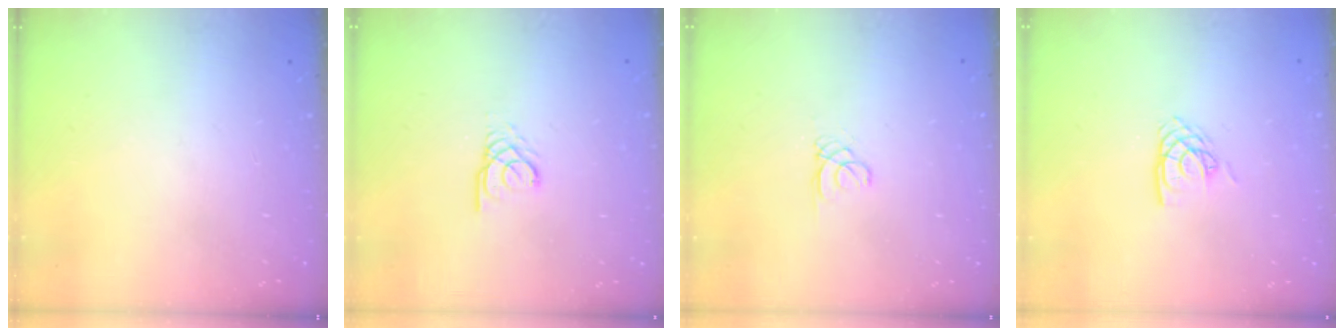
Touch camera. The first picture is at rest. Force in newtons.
{"total": 2.6, "press": 2.6, "slide": 0.1}
{"total": 0.6, "press": 0.6, "slide": 0.1}
{"total": 6.0, "press": 5.9, "slide": 0.4}